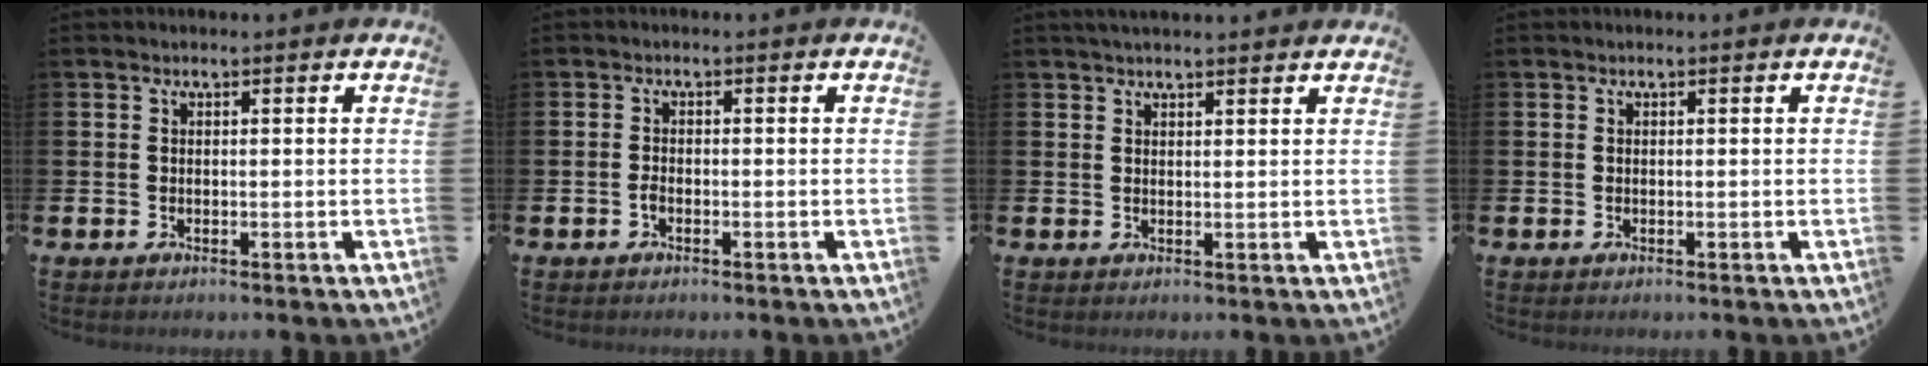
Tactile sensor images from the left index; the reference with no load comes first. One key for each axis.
{"total": 1.2, "fx": -0.6, "fy": 0.6, "fz": 0.8, "tx": -0.011, "ty": -0.001, "tz": -0.014}
{"total": 2.1, "fx": 2.0, "fy": 0.2, "fz": 0.6, "tx": -0.004, "ty": -0.005, "tz": 0.034}
{"total": 0.0}